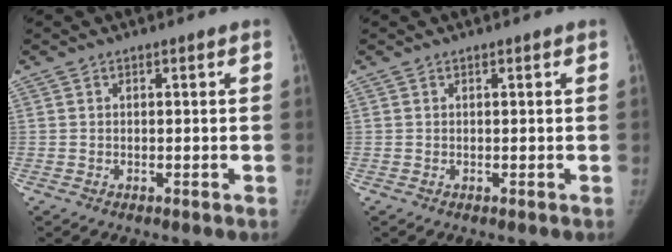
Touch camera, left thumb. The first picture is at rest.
{"total": 0.0}